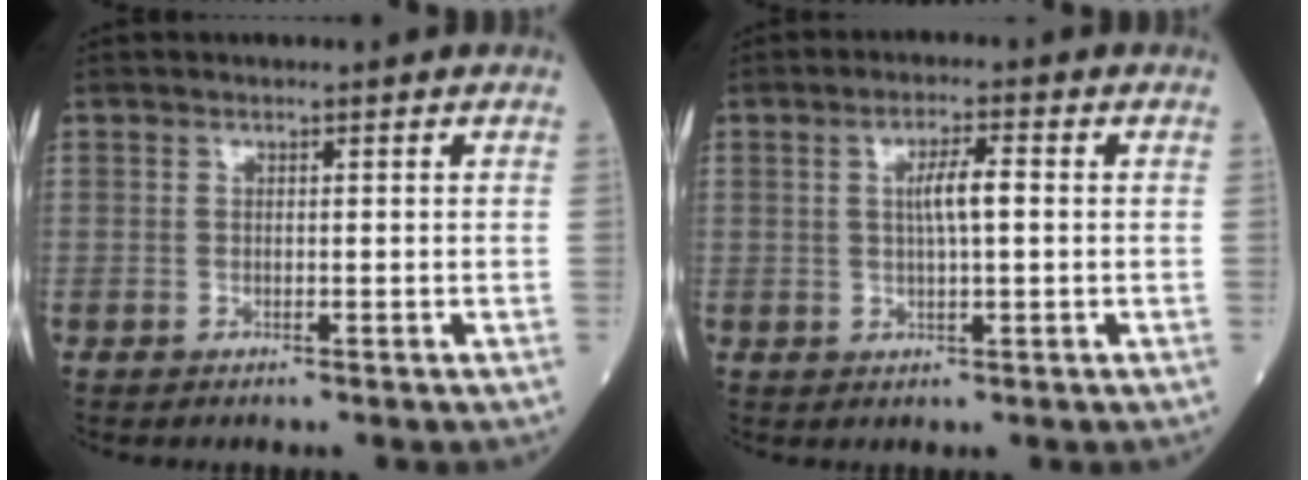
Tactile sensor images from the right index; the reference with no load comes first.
{"total": 4.2, "force": [0.6, 0.6, 4.1], "torque": [-0.074, 0.005, 0.009]}